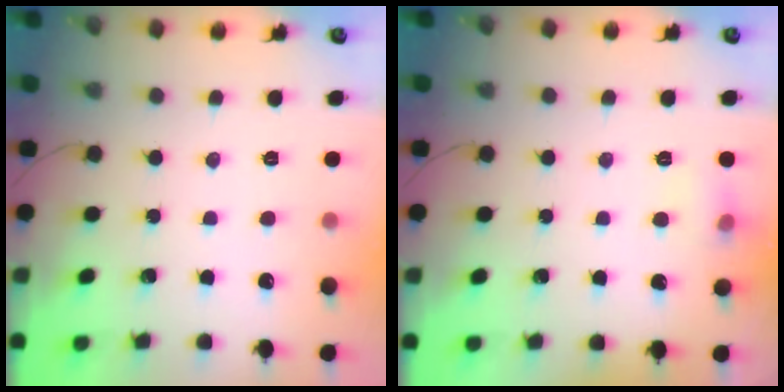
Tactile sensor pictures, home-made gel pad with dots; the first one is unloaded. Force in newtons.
{"total": 5.5, "press": 5.4, "slide": 1.4}